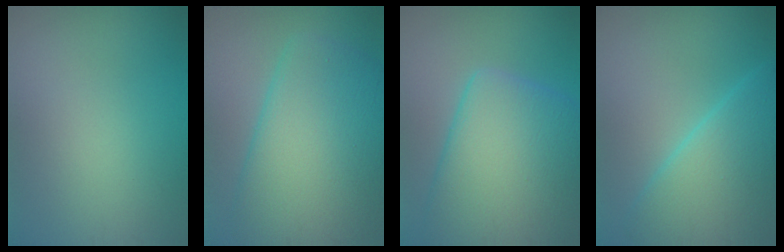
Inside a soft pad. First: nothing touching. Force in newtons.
{"total": 10.2, "press": 10.2, "slide": 0.4}
{"total": 11.2, "press": 11.2, "slide": 0.4}
{"total": 6.8, "press": 6.8, "slide": 0.5}